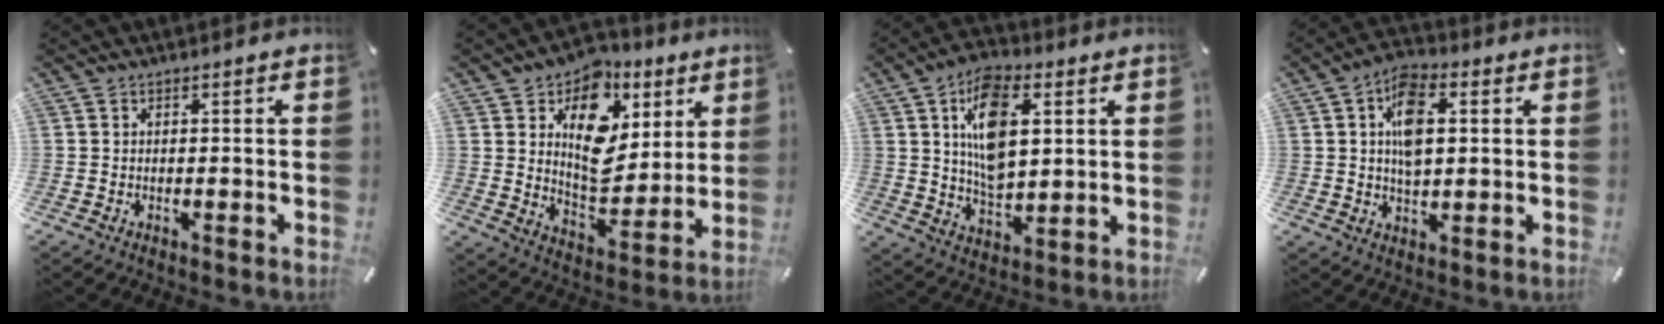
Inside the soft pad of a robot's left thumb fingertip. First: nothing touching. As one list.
[{"total": 15.0, "force": [5.9, 11.1, 8.2], "torque": [-0.107, -0.044, 0.108]}, {"total": 14.0, "force": [4.4, 8.3, 10.3], "torque": [-0.185, 0.002, 0.078]}, {"total": 9.9, "force": [2.1, 5.9, 7.7], "torque": [-0.125, 0.001, 0.034]}]